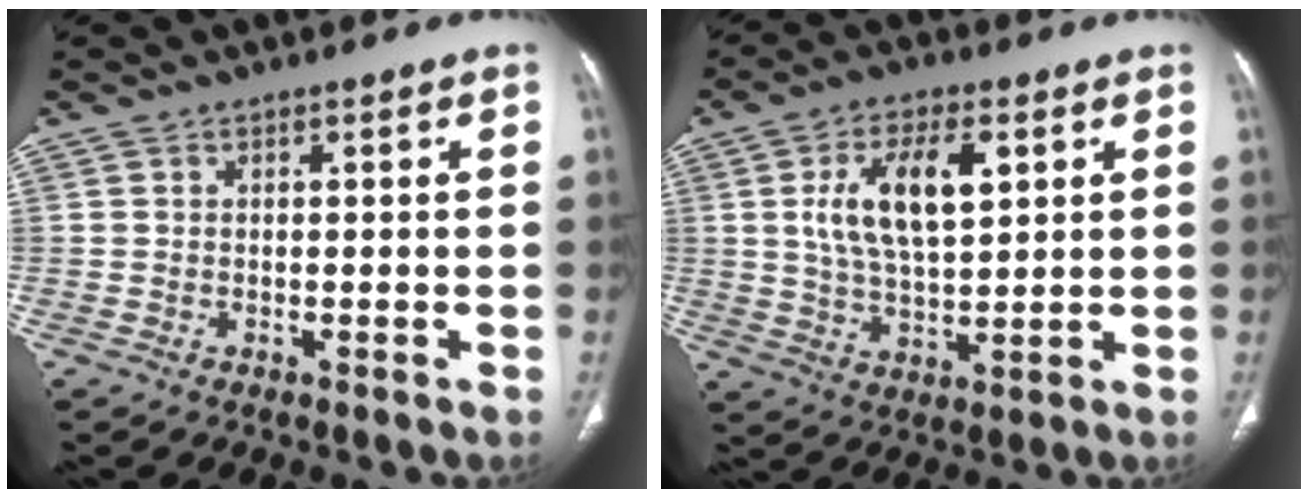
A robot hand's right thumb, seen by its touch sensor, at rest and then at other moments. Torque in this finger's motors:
{"motor_torque": [0.50, 0.93, 1.21, 0.05, 0.32]}